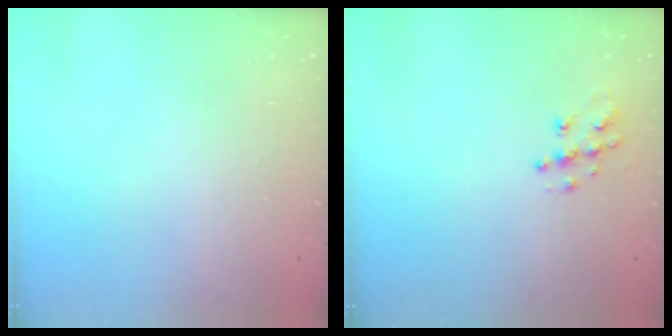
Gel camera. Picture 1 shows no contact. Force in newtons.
{"total": 8.9, "press": 8.9, "slide": 0.5}